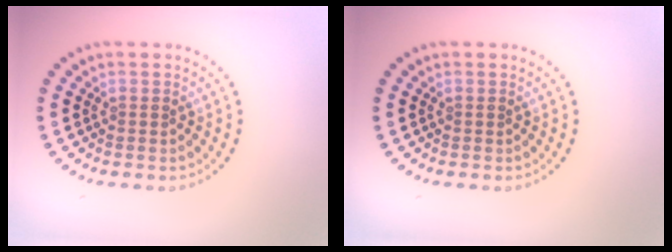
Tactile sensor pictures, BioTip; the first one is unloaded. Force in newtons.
{"total": 0.0}